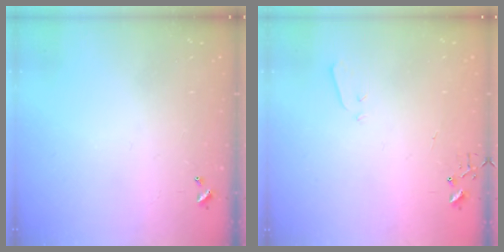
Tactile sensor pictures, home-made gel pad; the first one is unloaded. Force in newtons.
{"total": 3.4, "press": 3.3, "slide": 0.5}